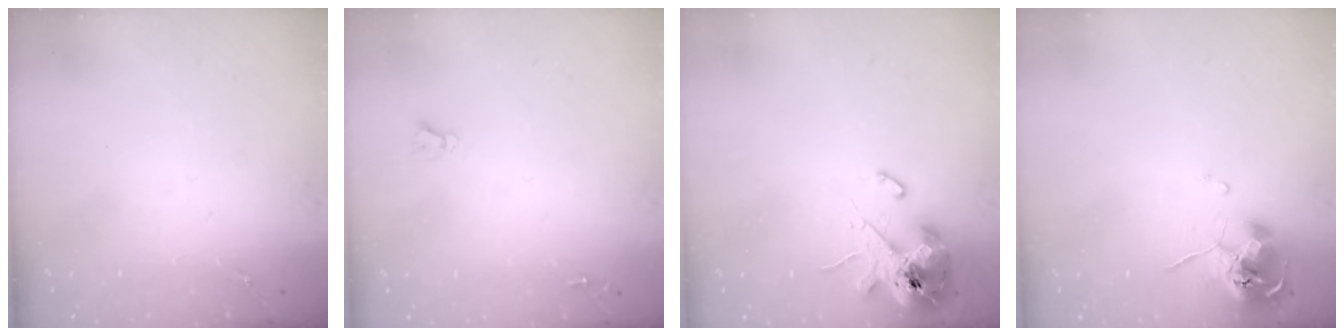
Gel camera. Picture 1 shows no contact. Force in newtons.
{"total": 2.5, "press": 2.5, "slide": 0.2}
{"total": 13.0, "press": 12.8, "slide": 1.9}
{"total": 10.0, "press": 9.9, "slide": 1.4}